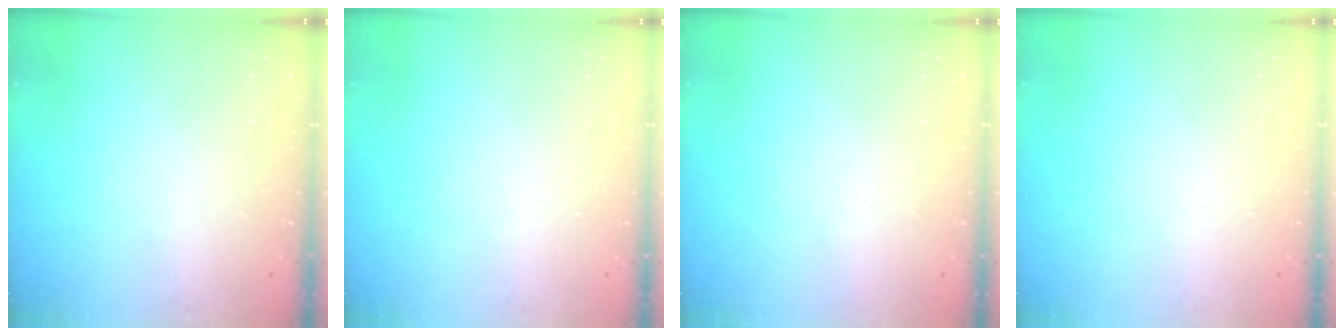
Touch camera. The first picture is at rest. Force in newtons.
{"total": 0.0}
{"total": 0.0}
{"total": 0.0}